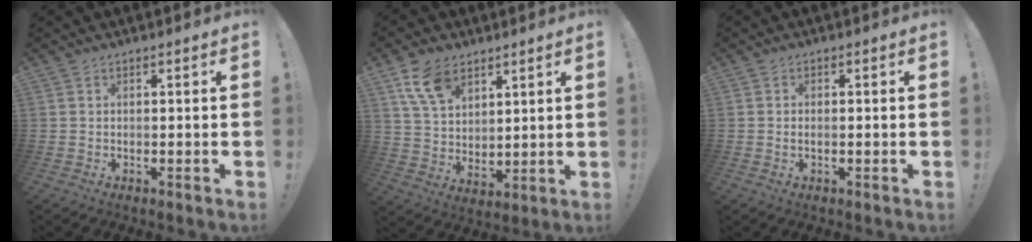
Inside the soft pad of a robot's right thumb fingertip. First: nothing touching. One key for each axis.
{"total": 12.4, "fx": 7.5, "fy": 7.7, "fz": 6.3, "tx": -0.112, "ty": -0.029, "tz": 0.146}
{"total": 0.7, "fx": 0.1, "fy": 0.3, "fz": 0.7, "tx": -0.013, "ty": 0.003, "tz": 0.001}